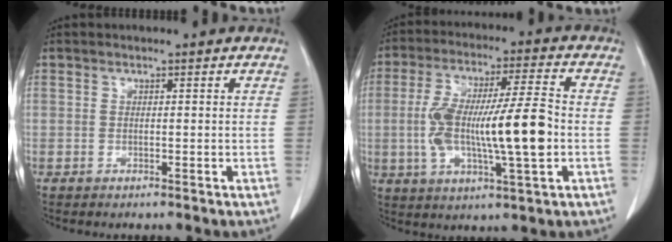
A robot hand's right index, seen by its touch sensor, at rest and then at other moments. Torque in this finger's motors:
{"motor_torque": [1.22, -0.69, 0.41, 0.21]}